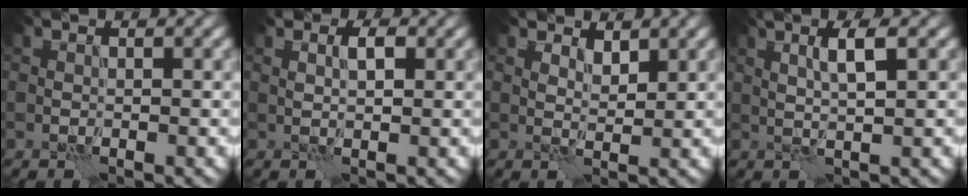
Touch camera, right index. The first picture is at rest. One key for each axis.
{"total": 1.9, "fx": 0.7, "fy": 0.9, "fz": 1.4, "tx": -0.022, "ty": -0.003, "tz": 0.014}
{"total": 1.9, "fx": 1.4, "fy": 0.9, "fz": 0.9, "tx": -0.012, "ty": -0.008, "tz": 0.027}
{"total": 3.1, "fx": 1.1, "fy": 0.4, "fz": 2.8, "tx": -0.054, "ty": 0.006, "tz": 0.021}